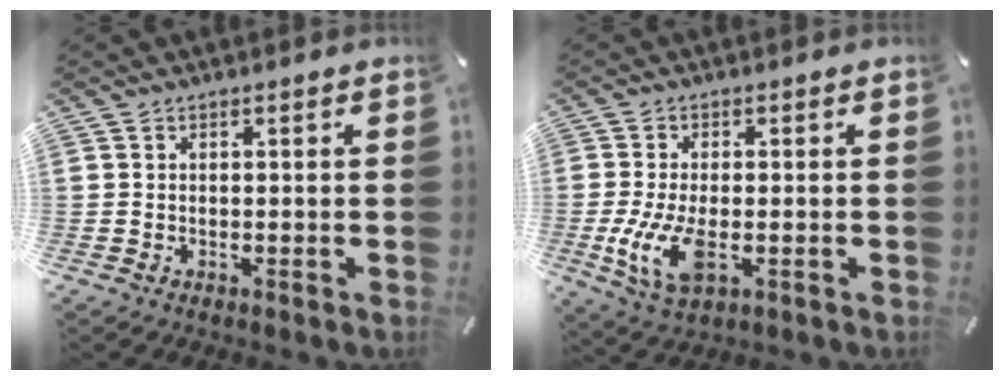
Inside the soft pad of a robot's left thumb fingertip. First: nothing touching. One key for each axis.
{"total": 9.8, "fx": -1.9, "fy": 4.6, "fz": 8.5, "tx": -0.194, "ty": -0.018, "tz": -0.033}